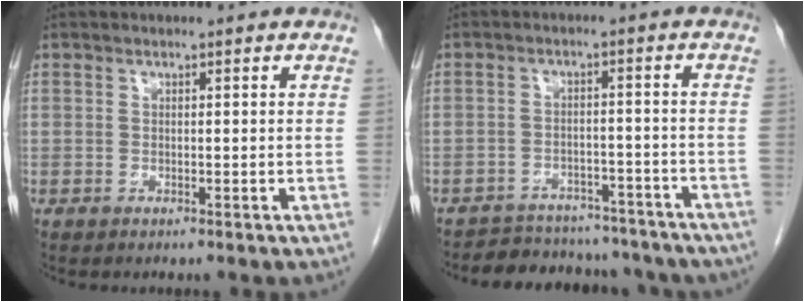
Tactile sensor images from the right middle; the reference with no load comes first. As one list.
[{"total": 13.7, "force": [-12.2, 5.5, 2.8], "torque": [-0.035, 0.021, -0.142]}]